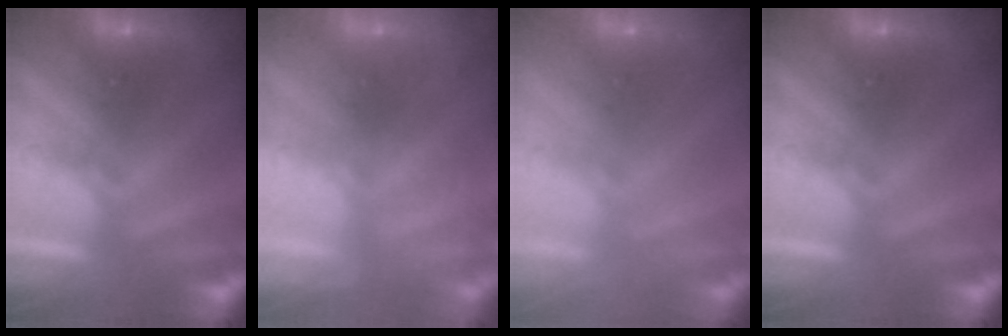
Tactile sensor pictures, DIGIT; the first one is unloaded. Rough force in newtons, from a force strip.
{"total": 2.4}
{"total": 8.3}
{"total": 0.0}